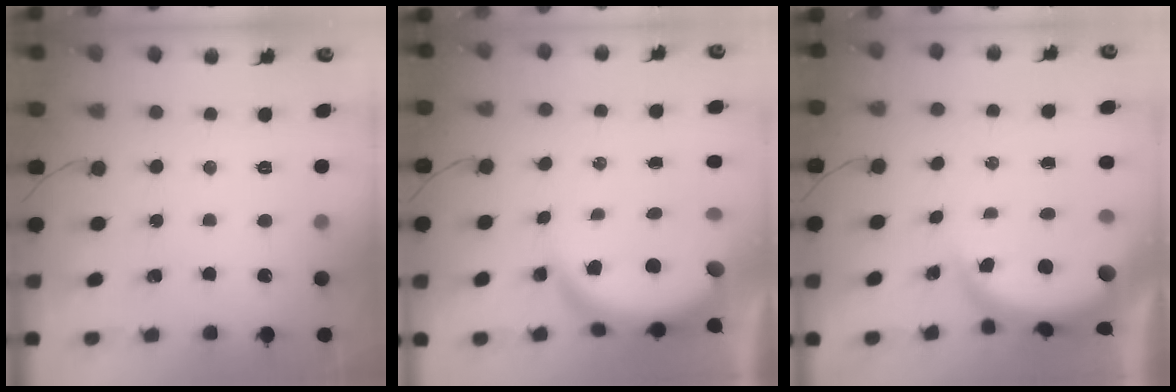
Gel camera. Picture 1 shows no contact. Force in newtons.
{"total": 6.9, "press": 6.9, "slide": 0.7}
{"total": 5.1, "press": 5.1, "slide": 0.1}